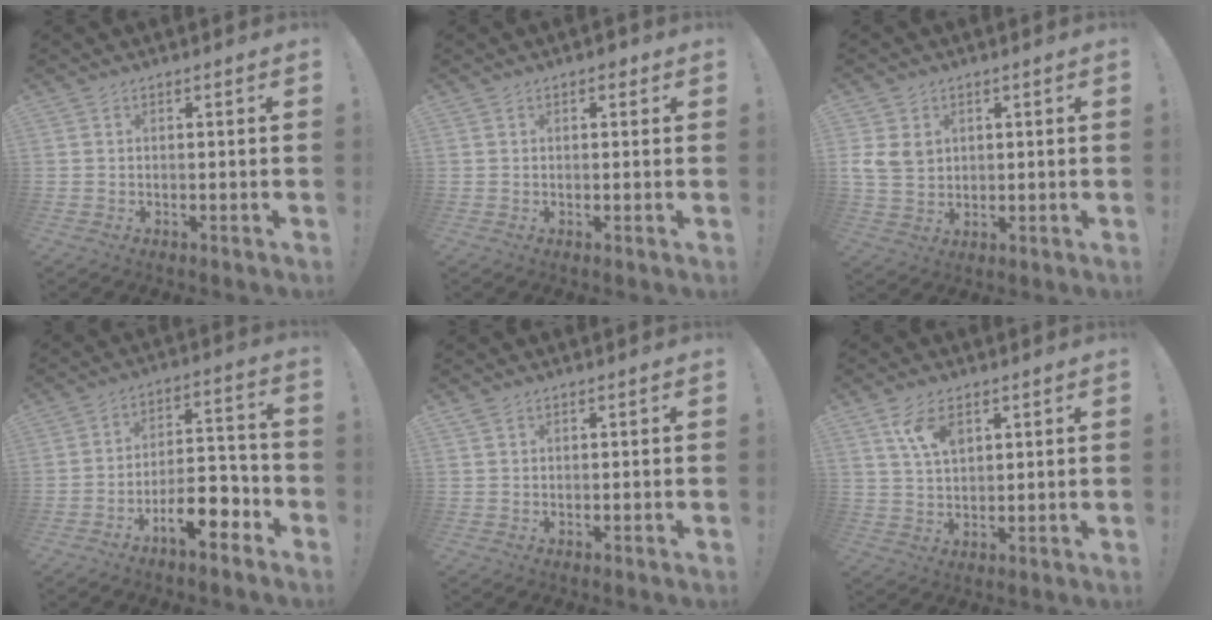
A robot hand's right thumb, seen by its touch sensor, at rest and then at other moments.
{"total": 1.4, "force": [0.8, 1.0, 0.7], "torque": [-0.007, 0.000, 0.012]}
{"total": 7.1, "force": [2.5, 5.9, 3.2], "torque": [-0.057, -0.004, 0.051]}
{"total": 12.9, "force": [-7.6, 5.1, 9.2], "torque": [-0.121, 0.052, -0.124]}
{"total": 0.7, "force": [0.5, 0.3, 0.4], "torque": [-0.008, 0.001, 0.009]}
{"total": 7.5, "force": [3.9, 4.0, 4.9], "torque": [-0.081, -0.014, 0.072]}